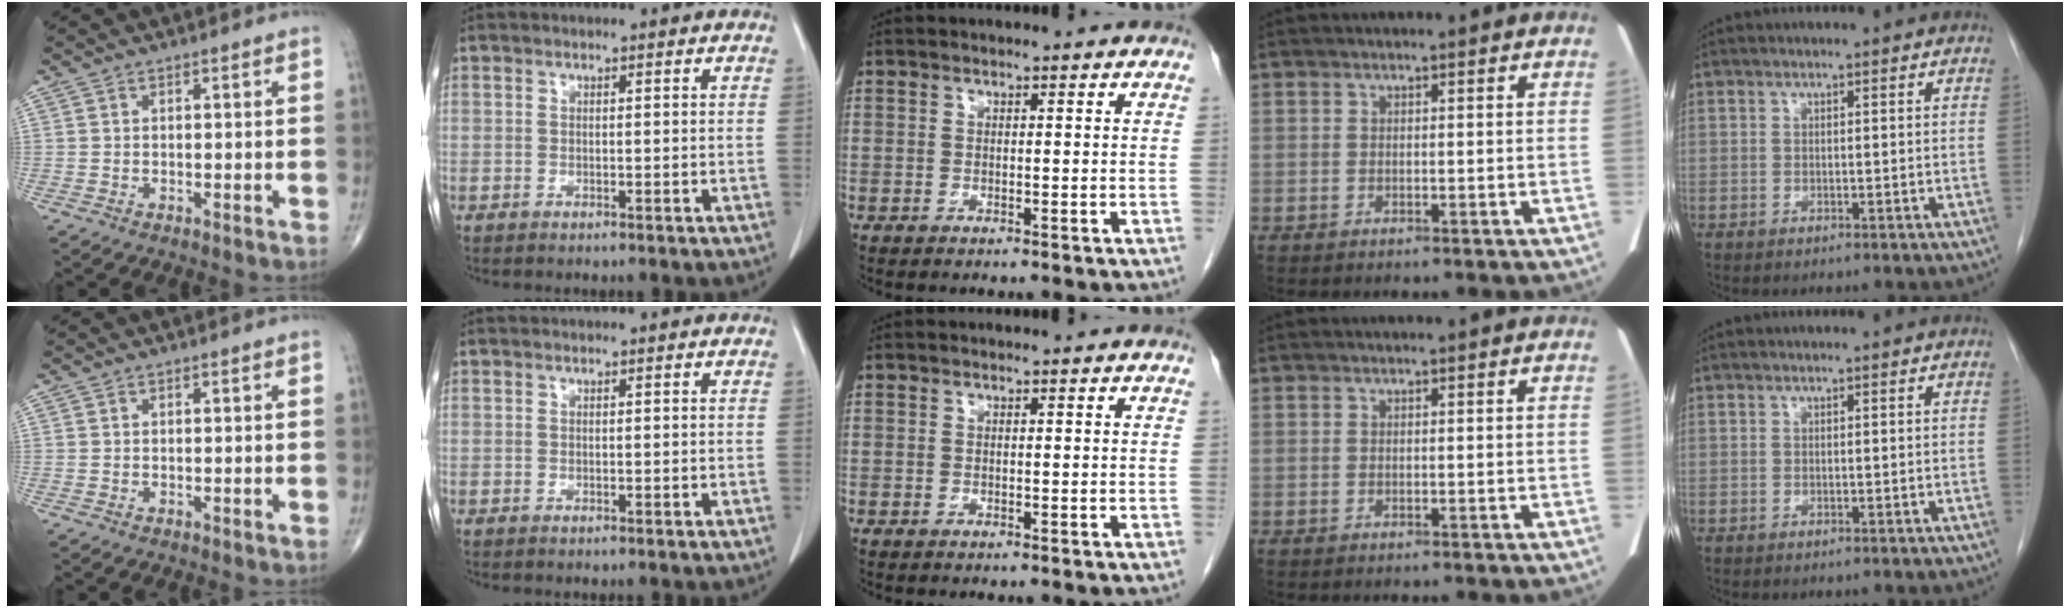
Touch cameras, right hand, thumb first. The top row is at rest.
{}